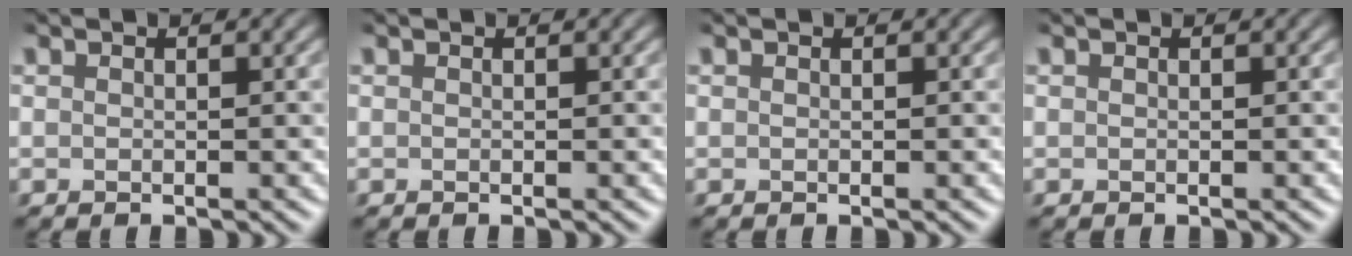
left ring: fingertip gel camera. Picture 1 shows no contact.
{"total": 0.0}
{"total": 0.0}
{"total": 0.0}